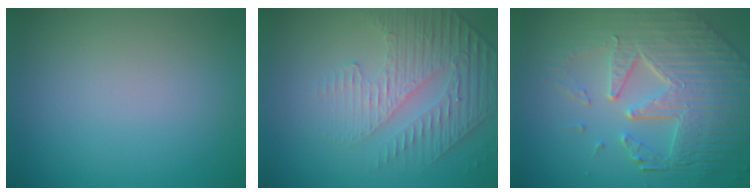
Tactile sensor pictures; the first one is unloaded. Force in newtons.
{"total": 4.8, "press": 3.3, "slide": 3.5}
{"total": 8.8, "press": 6.0, "slide": 6.4}